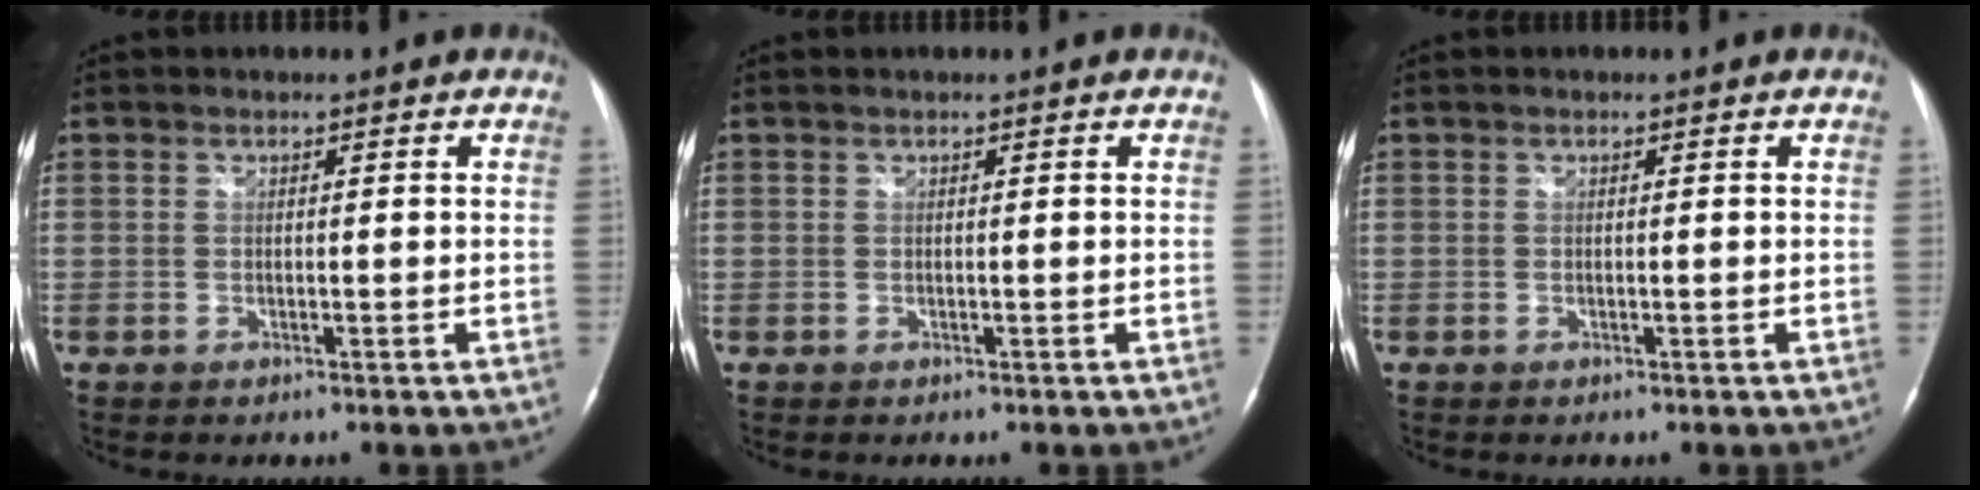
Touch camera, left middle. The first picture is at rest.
{"total": 0.0}
{"total": 0.0}